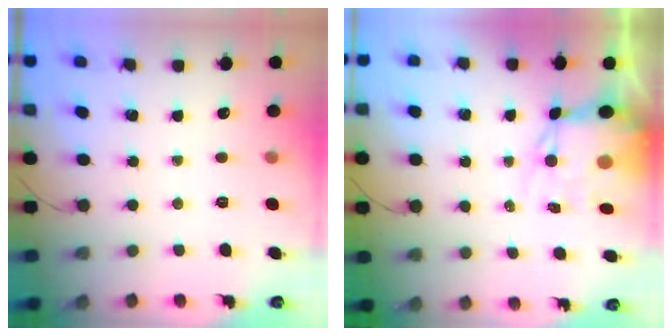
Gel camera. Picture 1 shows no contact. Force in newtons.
{"total": 12.4, "press": 12.0, "slide": 3.0}